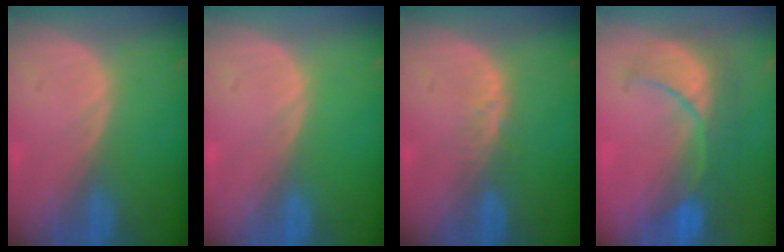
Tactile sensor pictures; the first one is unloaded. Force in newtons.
{"total": 0.0}
{"total": 2.1, "press": 2.1, "slide": 0.2}
{"total": 8.5, "press": 8.4, "slide": 1.7}